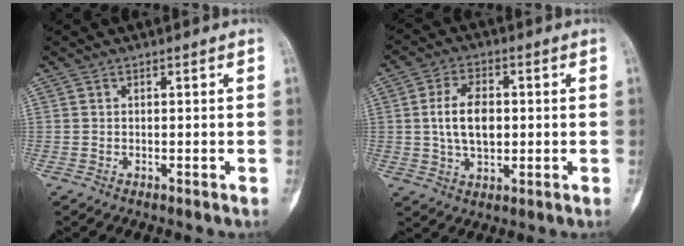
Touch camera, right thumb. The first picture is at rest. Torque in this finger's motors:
{"motor_torque": [1.04, 0.98, 0.22, -0.16, 0.24]}